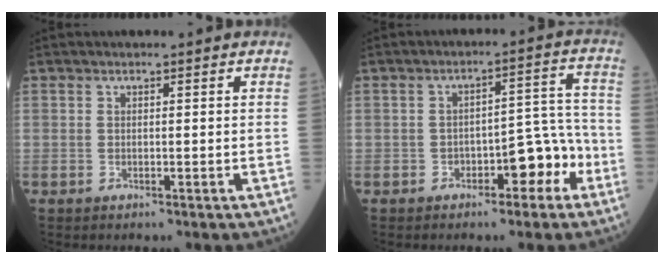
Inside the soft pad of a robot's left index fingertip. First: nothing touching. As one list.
[{"total": 6.4, "force": [-3.4, 2.8, 4.7], "torque": [-0.052, 0.035, -0.045]}]